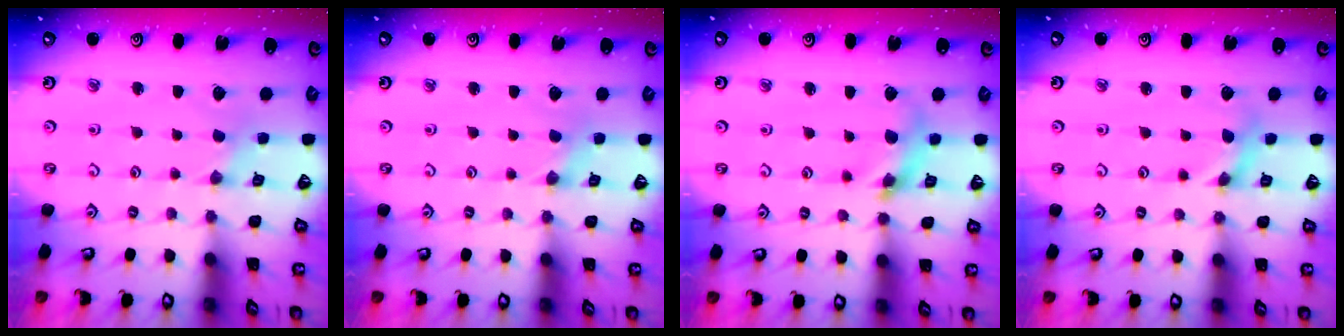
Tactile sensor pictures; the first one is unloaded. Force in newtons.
{"total": 0.0}
{"total": 10.4, "press": 10.3, "slide": 1.3}
{"total": 2.7, "press": 2.7, "slide": 0.2}